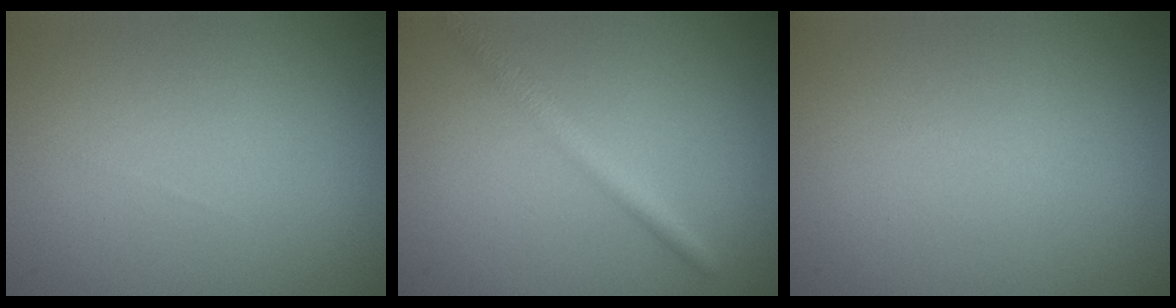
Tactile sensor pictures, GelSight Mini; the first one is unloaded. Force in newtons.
{"total": 2.5, "press": 2.5, "slide": 0.0}
{"total": 0.0}